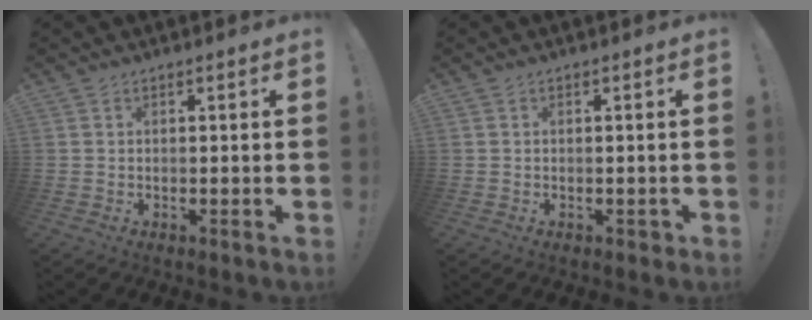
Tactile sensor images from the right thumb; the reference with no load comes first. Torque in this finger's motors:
{"motor_torque": [-0.13, -0.07, -0.19, 0.18, -0.02]}